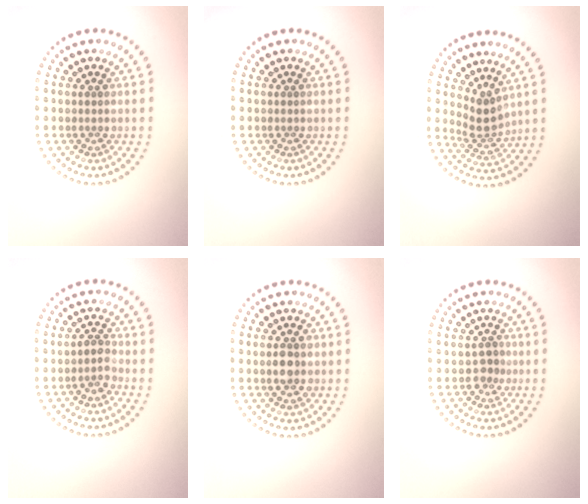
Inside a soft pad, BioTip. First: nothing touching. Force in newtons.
{"total": 0.0}
{"total": 2.6, "press": 1.7, "slide": 1.9}
{"total": 1.8, "press": 1.5, "slide": 1.0}
{"total": 2.5, "press": 2.5, "slide": 0.2}
{"total": 1.2, "press": 1.0, "slide": 0.5}